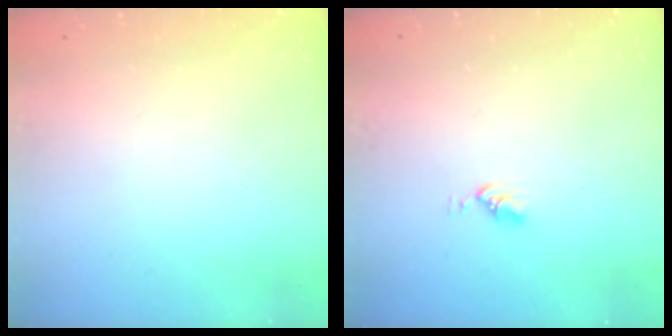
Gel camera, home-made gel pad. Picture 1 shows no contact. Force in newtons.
{"total": 3.0, "press": 3.0, "slide": 0.4}